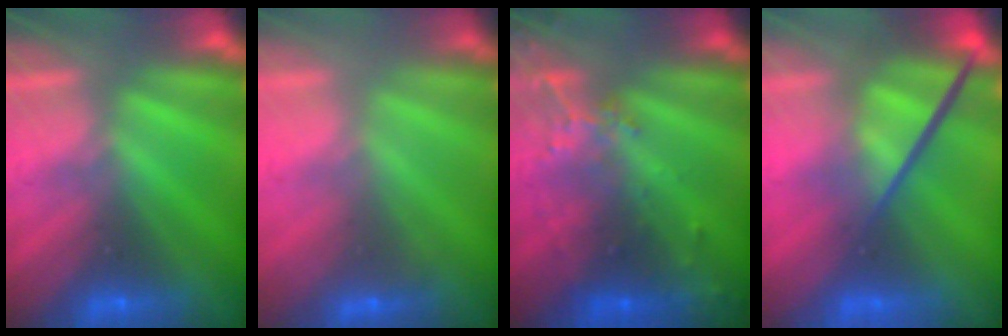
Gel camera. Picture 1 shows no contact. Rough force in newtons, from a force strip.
{"total": 2.3}
{"total": 6.2}
{"total": 3.8}